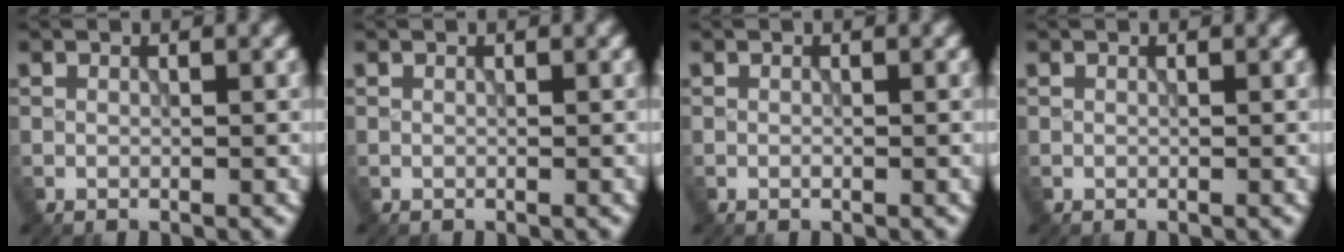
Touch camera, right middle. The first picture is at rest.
{"total": 0.0}
{"total": 0.0}
{"total": 0.0}